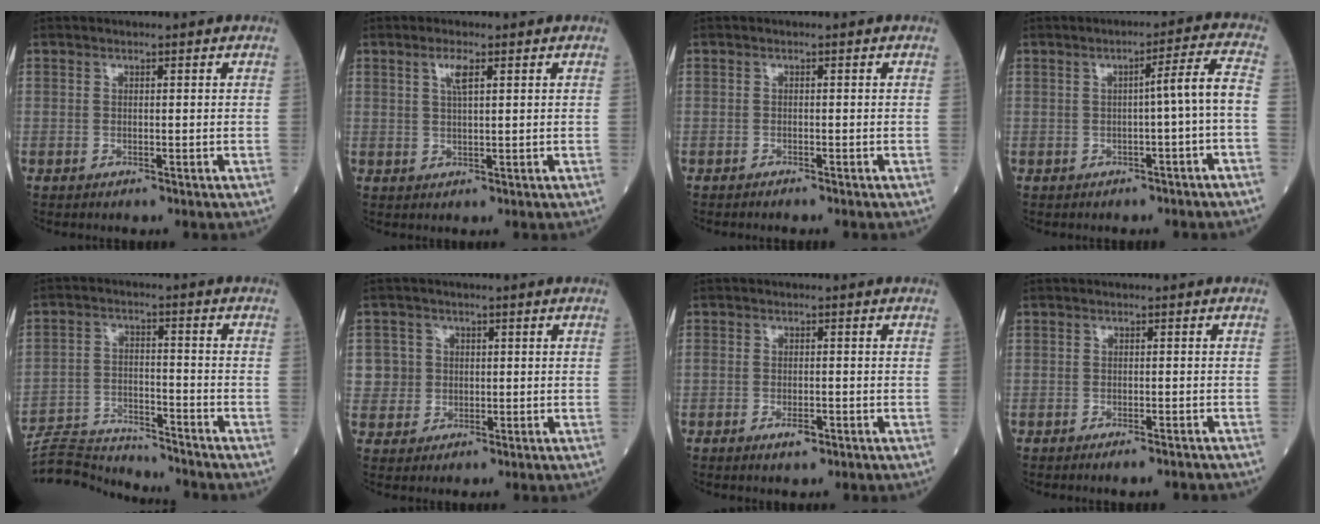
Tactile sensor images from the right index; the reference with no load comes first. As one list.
[{"total": 2.6, "force": [1.3, 0.3, 2.3], "torque": [-0.047, 0.002, 0.024]}, {"total": 1.3, "force": [-1.2, 0.0, 0.5], "torque": [-0.006, -0.001, -0.015]}, {"total": 4.7, "force": [-1.1, -0.7, 4.5], "torque": [-0.064, 0.014, -0.015]}, {"total": 10.7, "force": [-10.7, 0.2, 0.2], "torque": [-0.008, 0.017, -0.186]}, {"total": 4.2, "force": [0.6, 4.2, 0.1], "torque": [0.014, 0.007, 0.010]}, {"total": 2.7, "force": [-1.4, 1.0, 2.0], "torque": [-0.036, 0.000, -0.022]}, {"total": 3.6, "force": [-3.2, 0.5, 1.6], "torque": [-0.013, -0.004, -0.040]}]